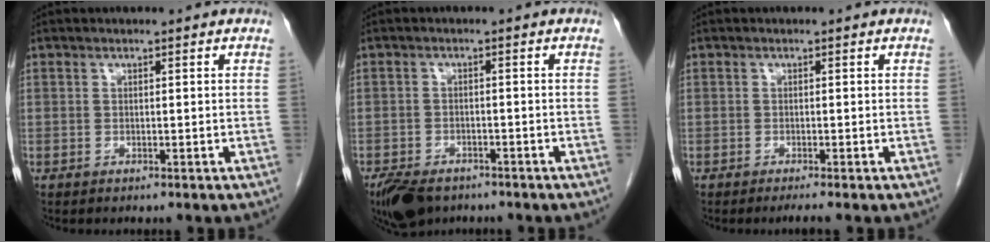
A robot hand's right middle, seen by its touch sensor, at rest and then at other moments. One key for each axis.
{"total": 7.2, "fx": -5.3, "fy": 3.6, "fz": 3.2, "tx": -0.054, "ty": -0.006, "tz": -0.085}
{"total": 1.0, "fx": -0.8, "fy": -0.5, "fz": 0.5, "tx": -0.012, "ty": -0.002, "tz": -0.015}